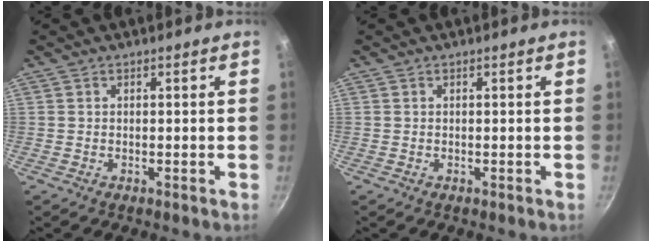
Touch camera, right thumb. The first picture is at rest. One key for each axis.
{"total": 0.0}